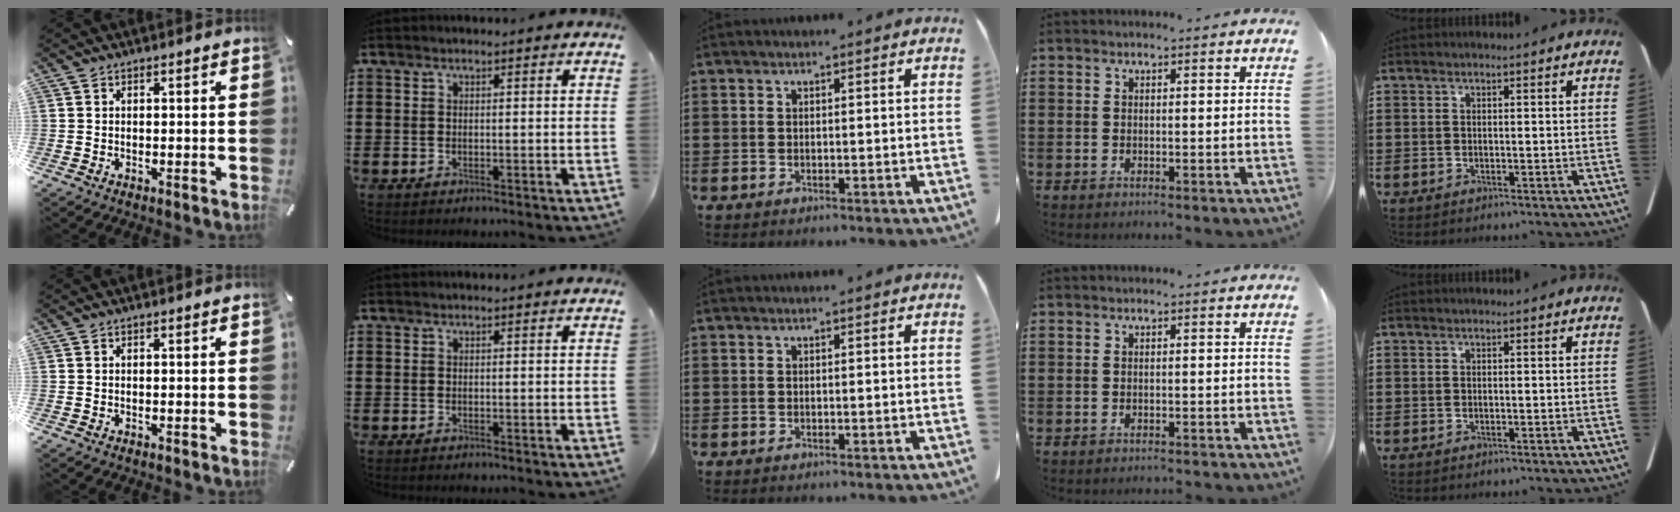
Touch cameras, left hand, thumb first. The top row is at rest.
{"ring": {"total": 0.8, "force": [-0.8, 0.0, 0.1], "torque": [-0.005, -0.001, -0.017]}}